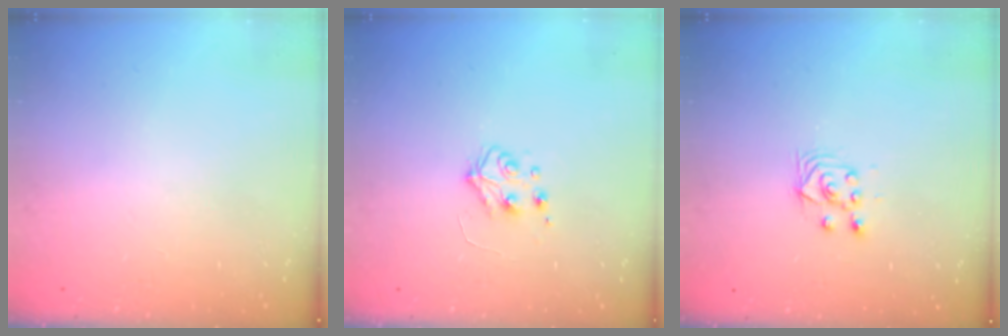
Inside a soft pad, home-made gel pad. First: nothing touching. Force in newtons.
{"total": 5.5, "press": 5.5, "slide": 0.6}
{"total": 3.5, "press": 3.2, "slide": 1.4}